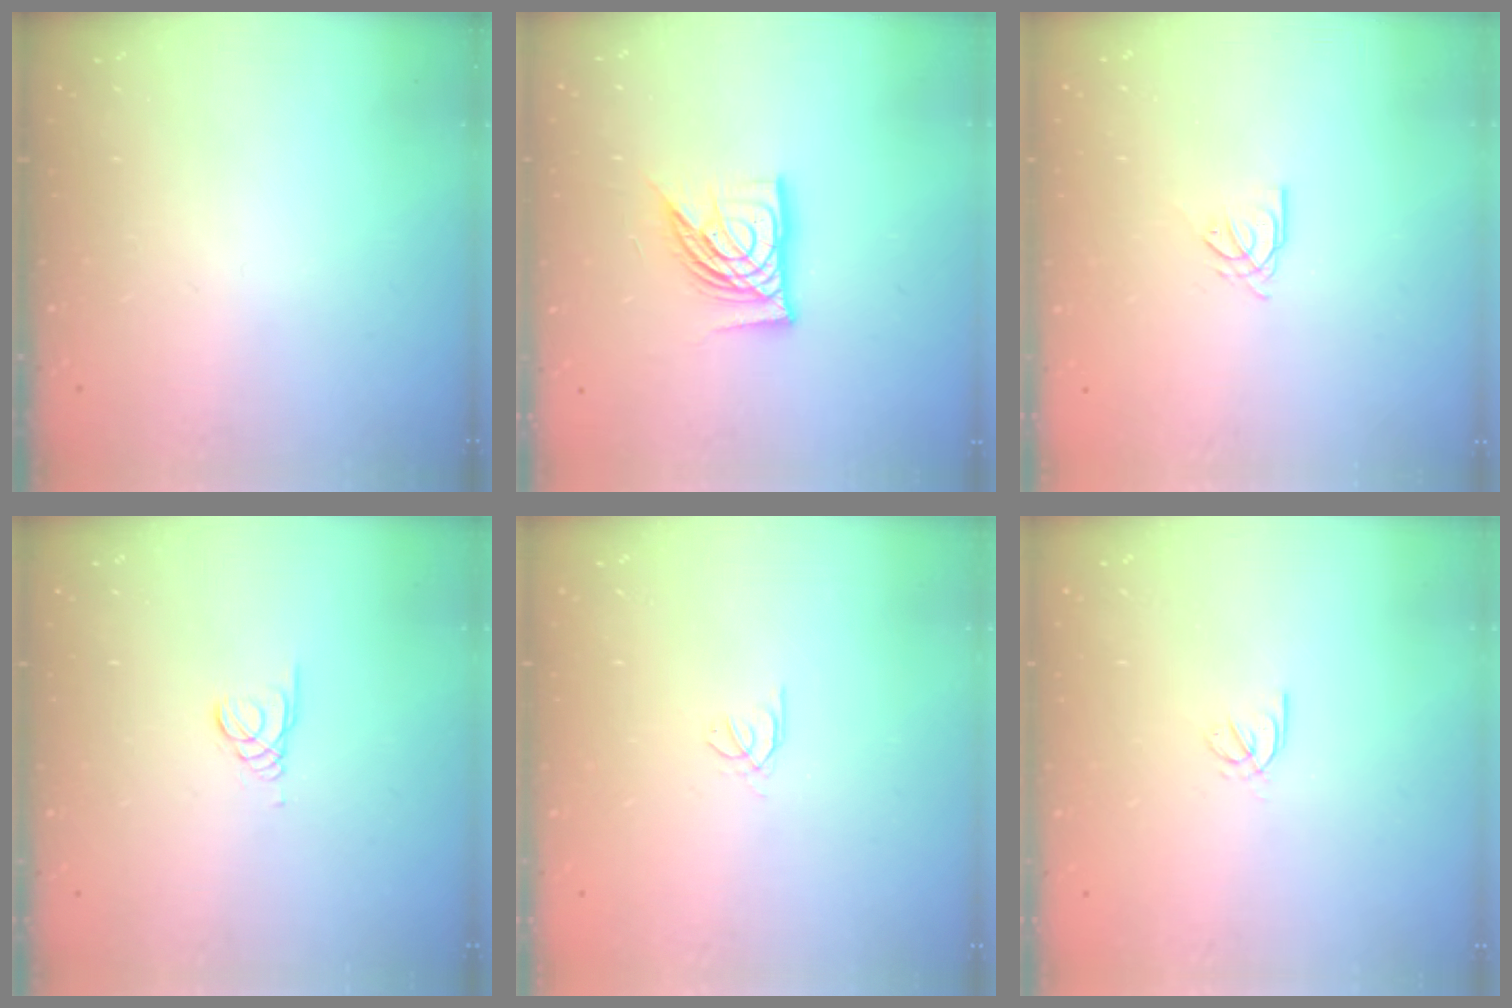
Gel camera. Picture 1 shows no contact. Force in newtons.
{"total": 14.8, "press": 14.6, "slide": 1.9}
{"total": 3.5, "press": 3.5, "slide": 0.3}
{"total": 1.0, "press": 1.0, "slide": 0.1}
{"total": 0.6, "press": 0.4, "slide": 0.3}
{"total": 2.9, "press": 2.8, "slide": 0.8}